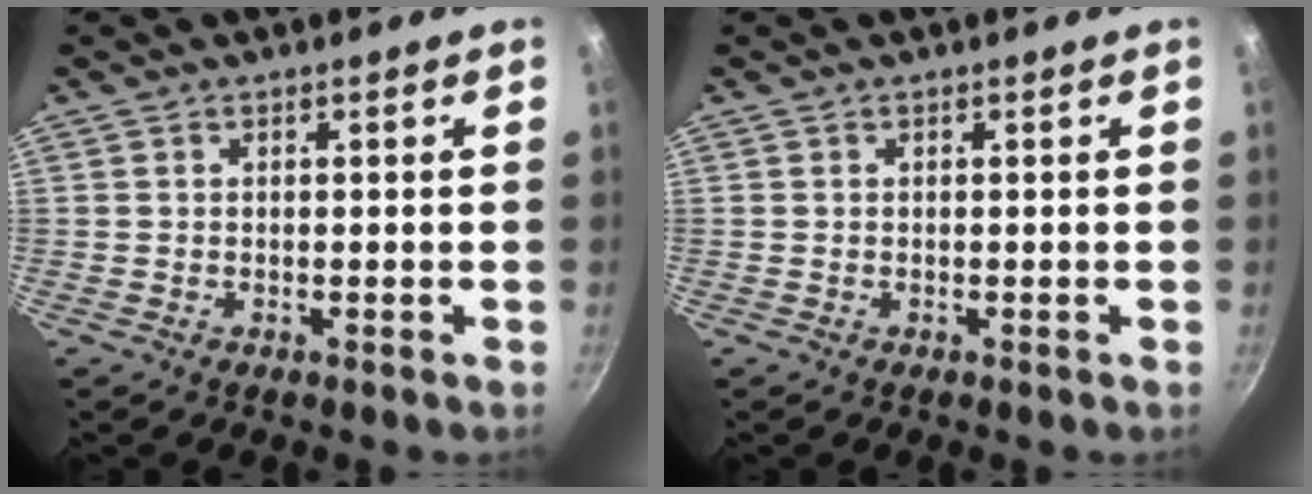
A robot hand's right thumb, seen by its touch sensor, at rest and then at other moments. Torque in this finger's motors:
{"motor_torque": [0.00, 0.00, 0.07, -0.07, 0.00]}